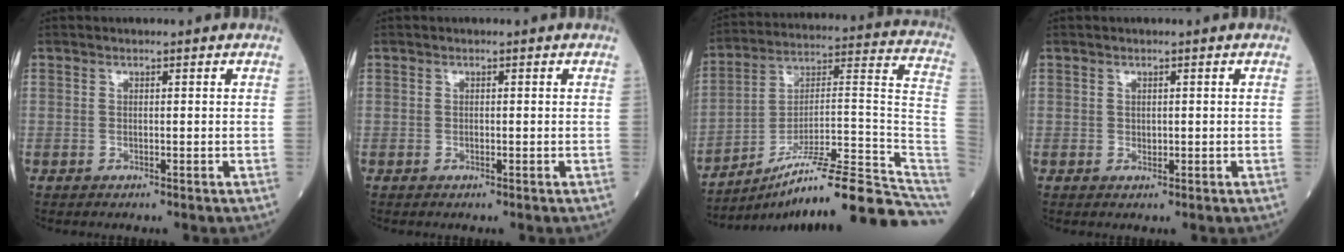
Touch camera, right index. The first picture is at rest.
{"total": 0.0}
{"total": 23.5, "force": [-18.5, 1.3, 14.4], "torque": [-0.132, 0.042, -0.286]}
{"total": 0.6, "force": [0.0, 0.5, 0.4], "torque": [-0.004, 0.000, -0.001]}